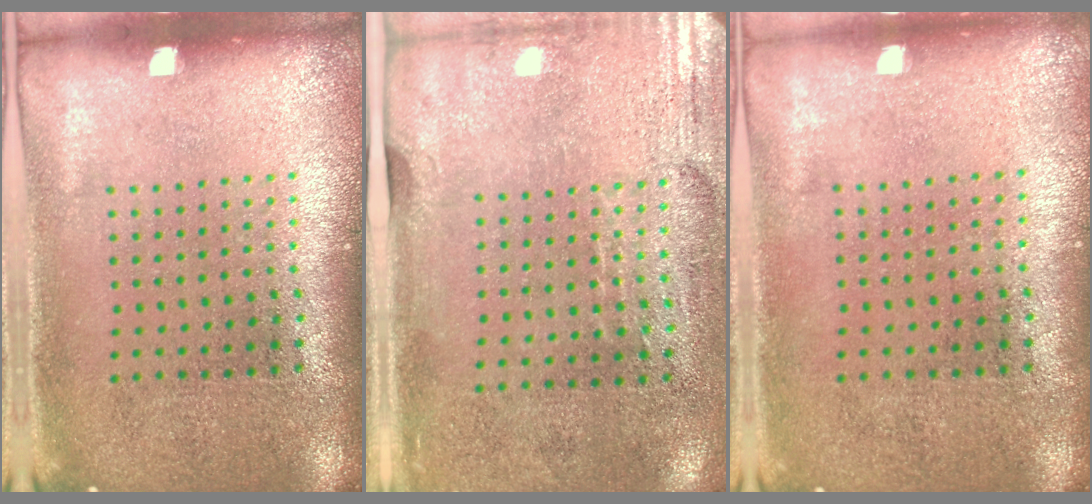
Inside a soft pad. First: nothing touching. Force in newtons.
{"total": 3.0, "press": 2.5, "slide": 1.6}
{"total": 0.0}